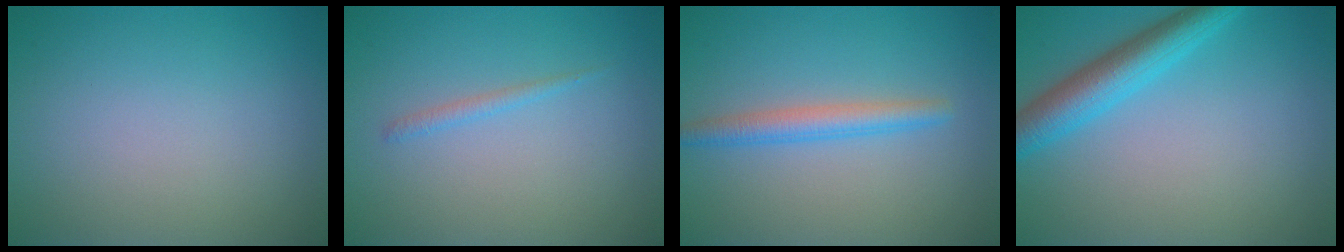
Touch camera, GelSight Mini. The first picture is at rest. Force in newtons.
{"total": 0.9, "press": 0.9, "slide": 0.1}
{"total": 2.6, "press": 2.6, "slide": 0.2}
{"total": 4.6, "press": 4.6, "slide": 0.1}